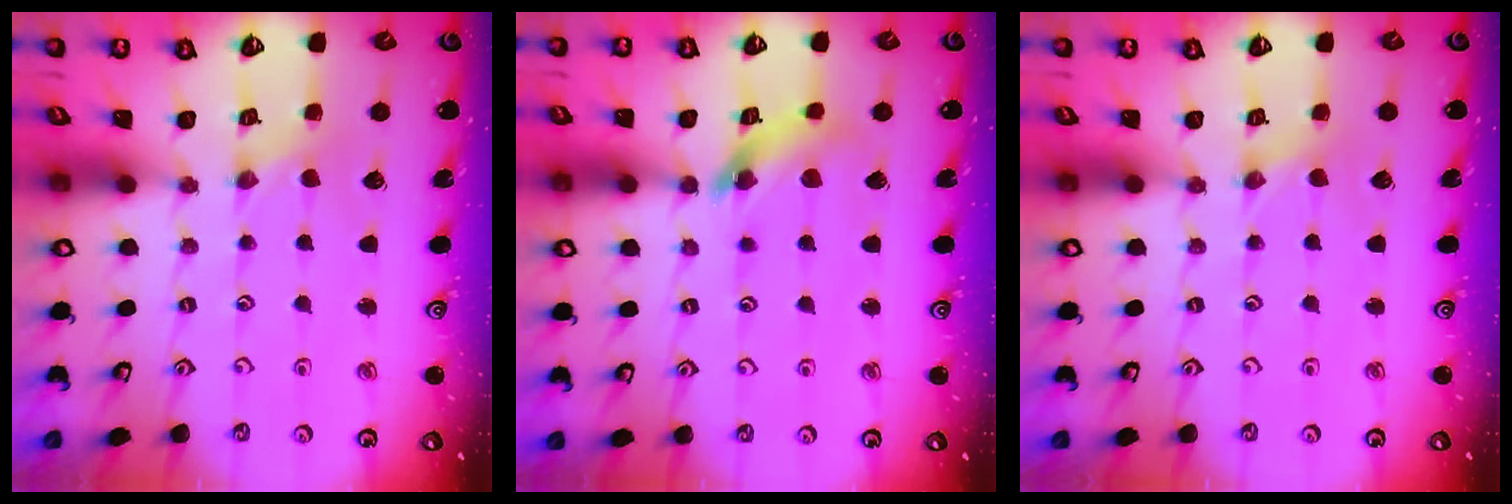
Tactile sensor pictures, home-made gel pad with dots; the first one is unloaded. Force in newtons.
{"total": 10.2, "press": 10.1, "slide": 1.2}
{"total": 1.1, "press": 1.1, "slide": 0.2}